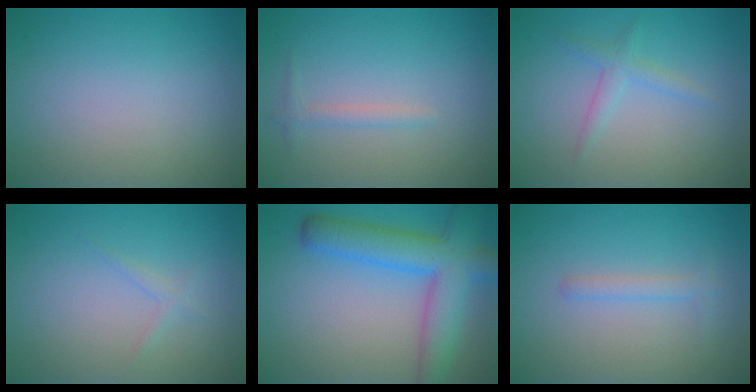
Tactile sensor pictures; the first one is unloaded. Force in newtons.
{"total": 1.1, "press": 1.1, "slide": 0.1}
{"total": 1.7, "press": 1.7, "slide": 0.0}
{"total": 0.8, "press": 0.8, "slide": 0.0}
{"total": 7.3, "press": 7.3, "slide": 0.2}
{"total": 1.3, "press": 1.3, "slide": 0.1}